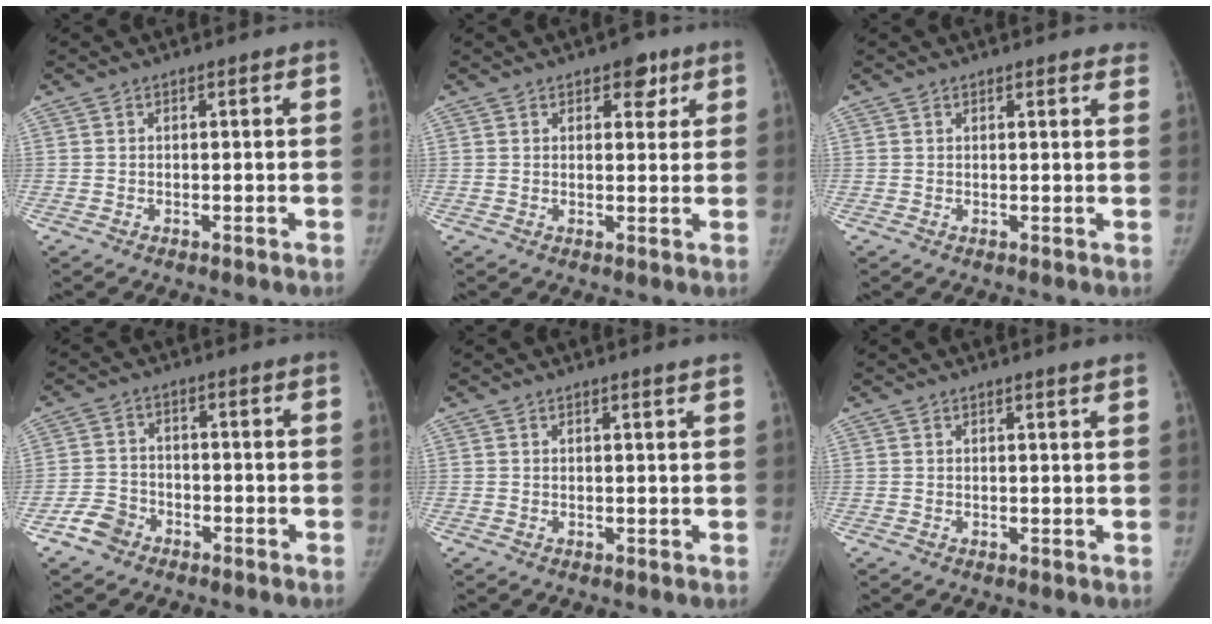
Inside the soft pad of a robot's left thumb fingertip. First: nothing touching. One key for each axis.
{"total": 4.2, "fx": 2.4, "fy": 2.6, "fz": 2.3, "tx": -0.001, "ty": -0.009, "tz": 0.027}
{"total": 3.1, "fx": 2.9, "fy": 1.0, "fz": 0.7, "tx": 0.018, "ty": -0.008, "tz": 0.017}
{"total": 4.7, "fx": -3.1, "fy": 3.3, "fz": 1.2, "tx": -0.014, "ty": 0.022, "tz": -0.062}
{"total": 1.5, "fx": 1.3, "fy": -0.3, "fz": 0.8, "tx": -0.005, "ty": -0.004, "tz": 0.016}
{"total": 1.9, "fx": 1.6, "fy": -0.3, "fz": 0.9, "tx": -0.006, "ty": -0.005, "tz": 0.016}